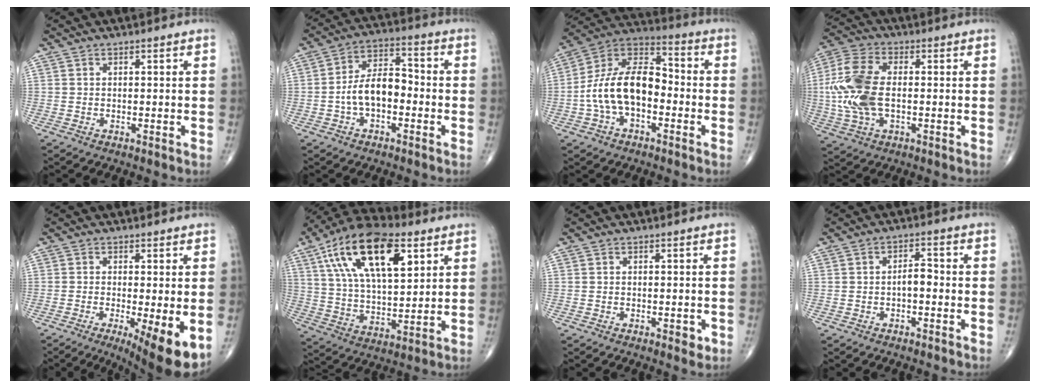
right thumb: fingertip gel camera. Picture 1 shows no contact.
{"total": 9.4, "force": [-2.0, 5.4, 7.4], "torque": [-0.123, 0.041, -0.045]}
{"total": 15.7, "force": [-2.9, 9.2, 12.4], "torque": [-0.219, 0.048, -0.059]}
{"total": 13.6, "force": [-0.6, 7.4, 11.3], "torque": [-0.260, 0.010, -0.014]}
{"total": 10.1, "force": [-3.5, 2.2, 9.3], "torque": [-0.136, -0.022, -0.049]}
{"total": 22.3, "force": [9.4, 10.2, 17.5], "torque": [-0.301, -0.013, 0.166]}
{"total": 2.0, "force": [-0.8, 1.0, 1.6], "torque": [-0.016, 0.000, -0.009]}
{"total": 3.1, "force": [-0.7, 1.5, 2.6], "torque": [-0.034, 0.015, -0.015]}